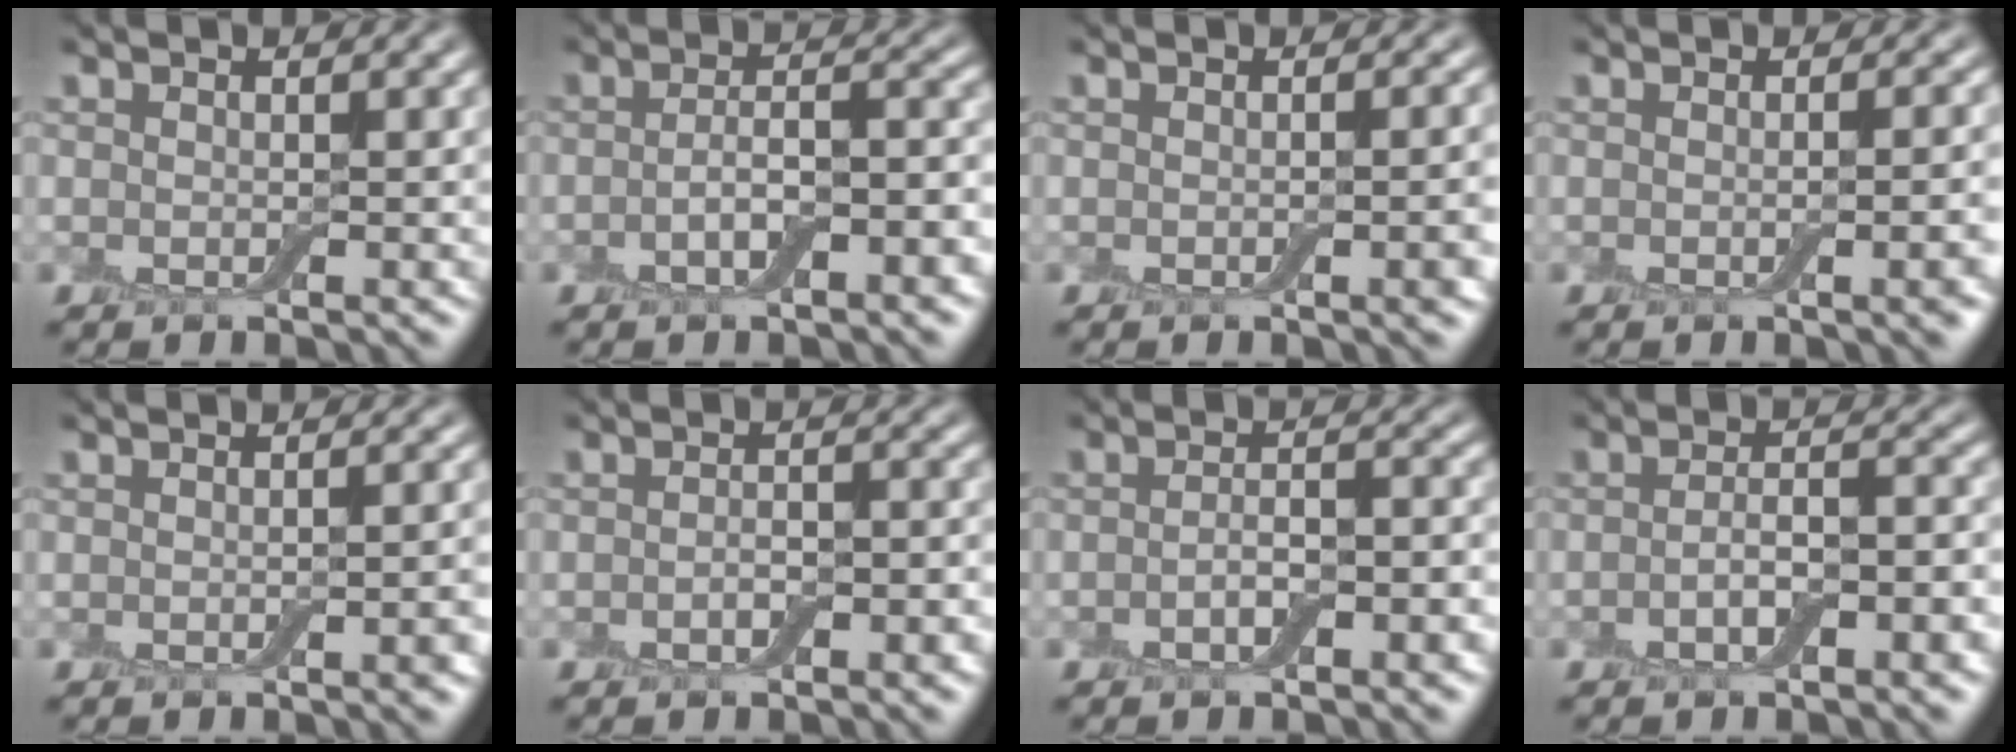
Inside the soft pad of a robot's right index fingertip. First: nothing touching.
{"total": 4.1, "force": [-1.4, 1.3, 3.6], "torque": [-0.065, 0.006, -0.025]}
{"total": 3.3, "force": [-0.5, 1.1, 3.1], "torque": [-0.025, 0.001, -0.004]}
{"total": 4.6, "force": [-0.6, 1.8, 4.2], "torque": [-0.023, 0.006, -0.007]}
{"total": 2.2, "force": [-0.3, 0.5, 2.1], "torque": [-0.022, 0.001, -0.002]}
{"total": 2.5, "force": [-0.9, 1.1, 2.0], "torque": [-0.034, 0.000, -0.014]}
{"total": 3.1, "force": [-1.1, 1.0, 2.7], "torque": [-0.050, 0.003, -0.020]}
{"total": 3.7, "force": [-1.3, 1.2, 3.2], "torque": [-0.058, 0.004, -0.023]}